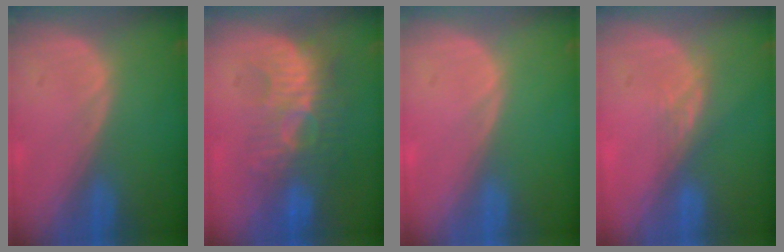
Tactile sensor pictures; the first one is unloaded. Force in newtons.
{"total": 9.4, "press": 8.9, "slide": 2.9}
{"total": 0.0}
{"total": 2.5, "press": 2.1, "slide": 1.4}